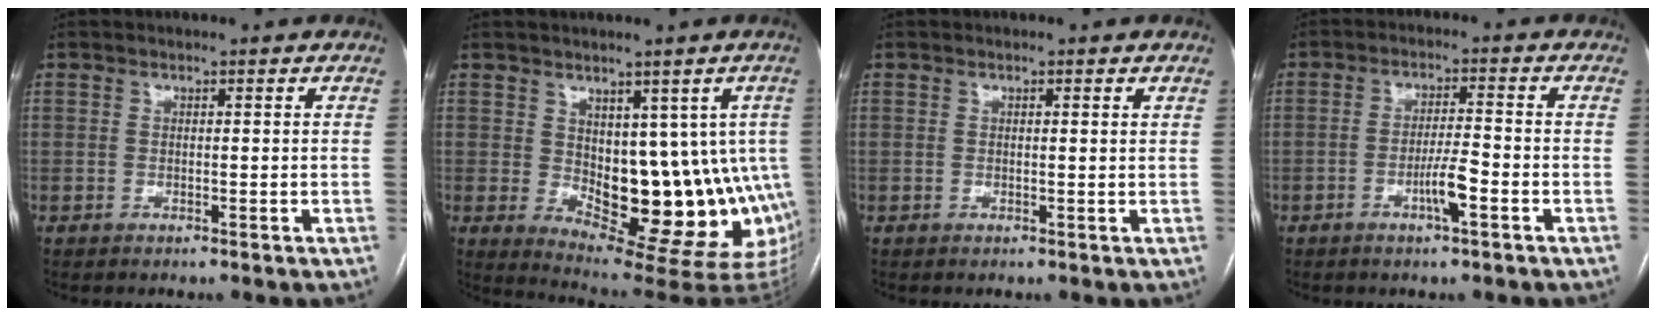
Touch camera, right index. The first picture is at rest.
{"total": 16.2, "force": [-0.9, 9.0, 13.5], "torque": [-0.146, 0.002, 0.008]}
{"total": 0.9, "force": [0.5, 0.1, 0.7], "torque": [-0.017, 0.003, 0.004]}
{"total": 4.6, "force": [-2.1, 0.4, 4.1], "torque": [-0.078, -0.002, -0.038]}